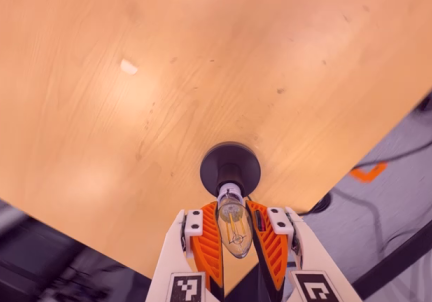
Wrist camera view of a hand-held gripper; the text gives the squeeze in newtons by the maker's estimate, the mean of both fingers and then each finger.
{"total": 18.9, "left": 16.7, "right": 21.2}